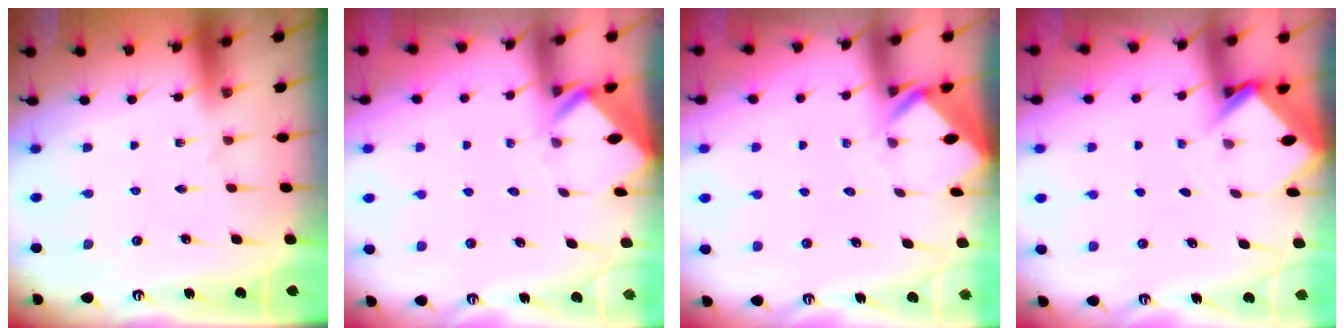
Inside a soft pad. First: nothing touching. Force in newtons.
{"total": 2.7, "press": 2.7, "slide": 0.2}
{"total": 2.8, "press": 2.8, "slide": 0.1}
{"total": 2.9, "press": 2.9, "slide": 0.2}